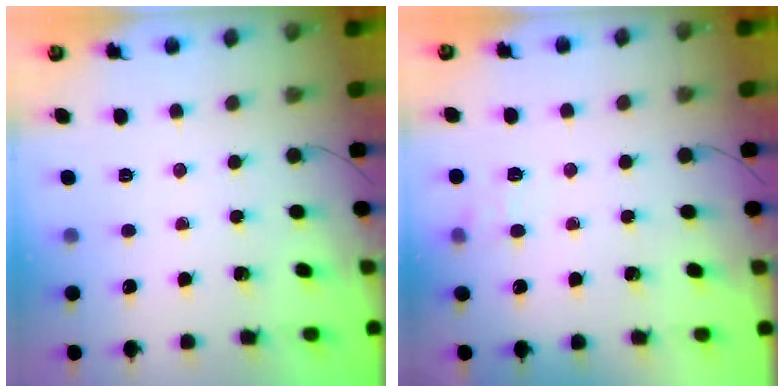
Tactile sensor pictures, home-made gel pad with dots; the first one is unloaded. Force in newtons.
{"total": 7.3, "press": 7.0, "slide": 2.0}